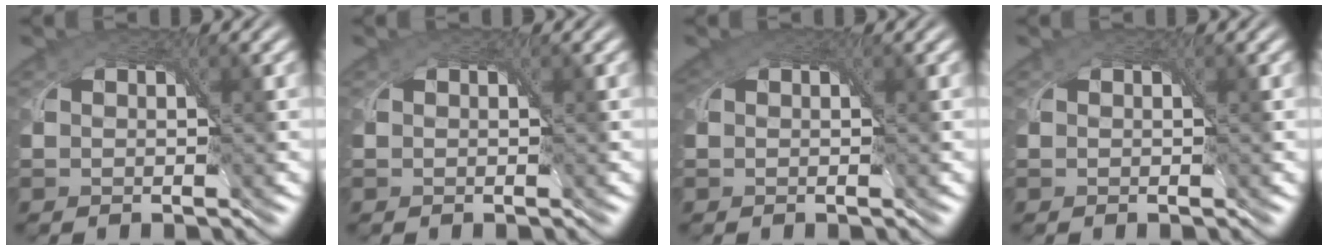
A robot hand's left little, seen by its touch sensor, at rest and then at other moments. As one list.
[{"total": 0.0}, {"total": 2.1, "force": [0.8, 1.5, 1.2], "torque": [-0.032, 0.002, 0.007]}, {"total": 0.0}]